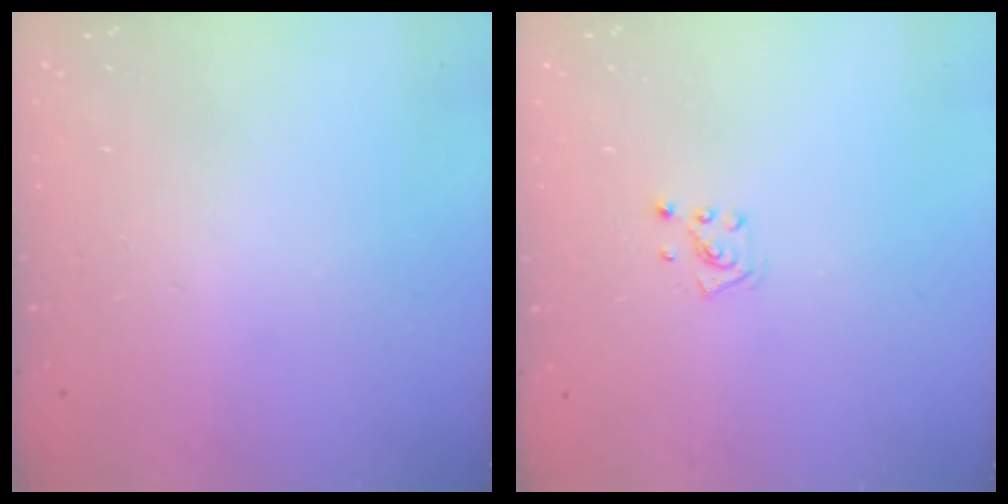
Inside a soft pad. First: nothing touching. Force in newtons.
{"total": 2.2, "press": 2.2, "slide": 0.3}